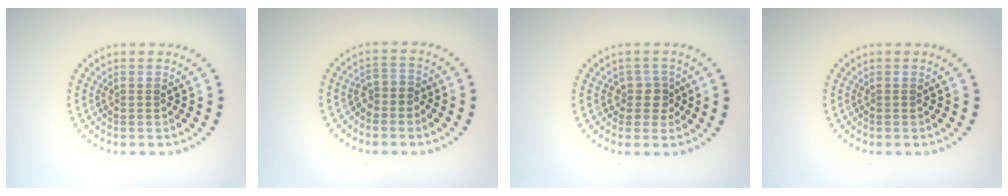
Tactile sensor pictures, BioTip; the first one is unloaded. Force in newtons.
{"total": 1.7, "press": 1.3, "slide": 1.0}
{"total": 2.1, "press": 1.7, "slide": 1.2}
{"total": 0.0}